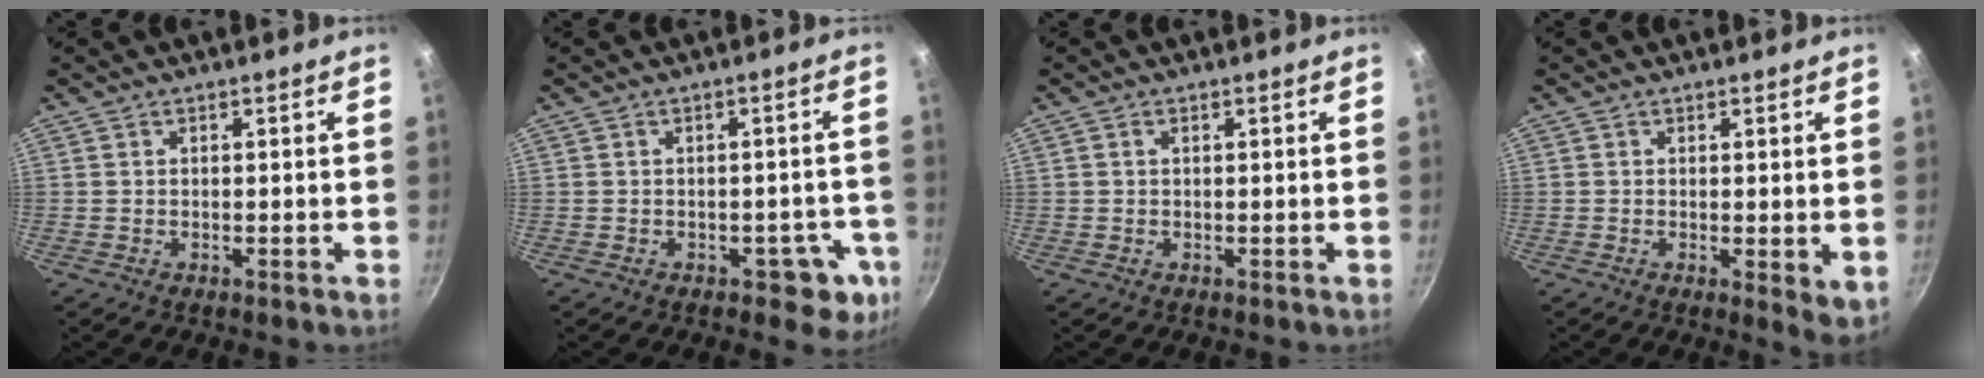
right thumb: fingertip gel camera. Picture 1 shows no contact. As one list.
[{"total": 6.4, "force": [-2.7, 4.0, 4.2], "torque": [-0.003, 0.028, -0.021]}, {"total": 0.7, "force": [0.2, 0.4, 0.5], "torque": [-0.009, 0.003, 0.003]}, {"total": 4.3, "force": [-0.1, 1.4, 4.1], "torque": [-0.053, -0.017, -0.001]}]